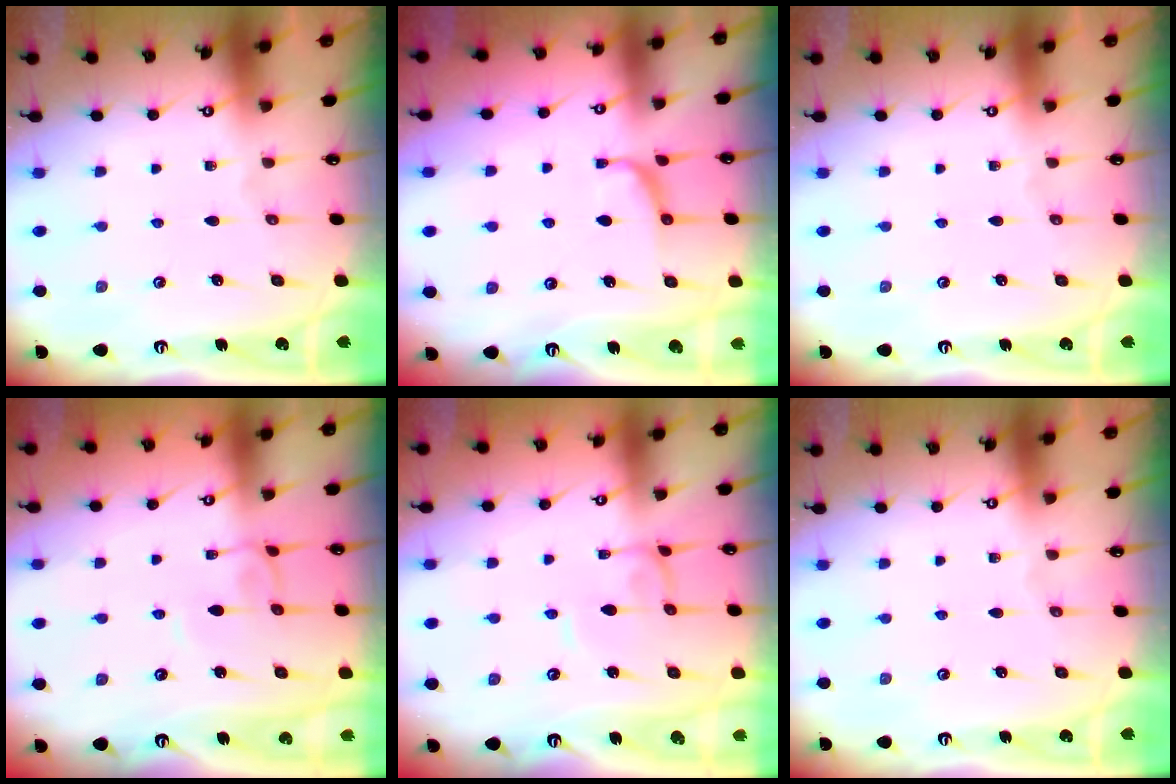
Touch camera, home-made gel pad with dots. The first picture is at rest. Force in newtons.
{"total": 1.7, "press": 1.5, "slide": 0.9}
{"total": 0.0}
{"total": 3.4, "press": 3.4, "slide": 0.1}
{"total": 2.2, "press": 2.2, "slide": 0.1}
{"total": 0.0}